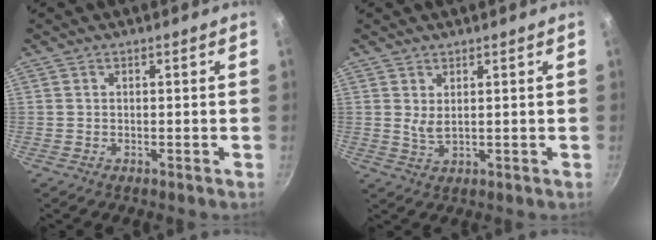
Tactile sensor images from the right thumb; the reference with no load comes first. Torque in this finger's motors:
{"motor_torque": [0.30, 0.32, 0.15, -0.44, 0.09]}